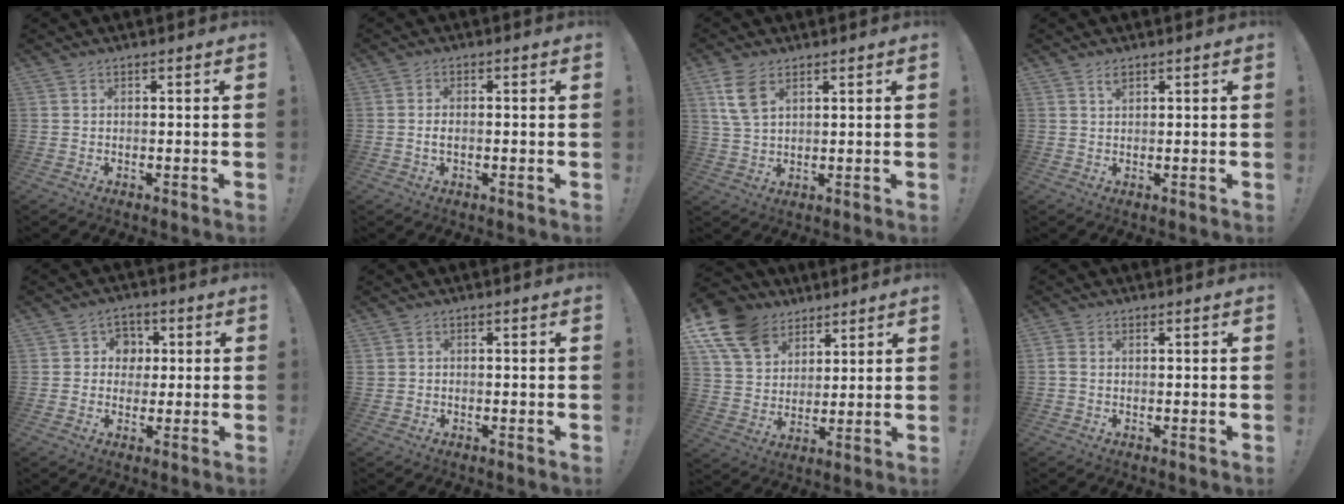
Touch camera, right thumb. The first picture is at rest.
{"total": 2.0, "force": [-0.5, 1.0, 1.7], "torque": [-0.029, 0.004, -0.010]}
{"total": 8.0, "force": [3.9, 4.3, 5.5], "torque": [-0.101, -0.009, 0.076]}
{"total": 1.5, "force": [1.1, 0.6, 0.8], "torque": [-0.007, -0.005, 0.018]}
{"total": 6.0, "force": [0.4, 5.8, 1.5], "torque": [-0.017, 0.004, 0.008]}
{"total": 1.2, "force": [-0.4, 1.0, 0.5], "torque": [-0.013, 0.005, -0.007]}
{"total": 14.5, "force": [8.8, 9.9, 5.8], "torque": [-0.111, -0.046, 0.175]}
{"total": 1.6, "force": [0.6, 1.1, 1.0], "torque": [-0.027, 0.007, 0.013]}